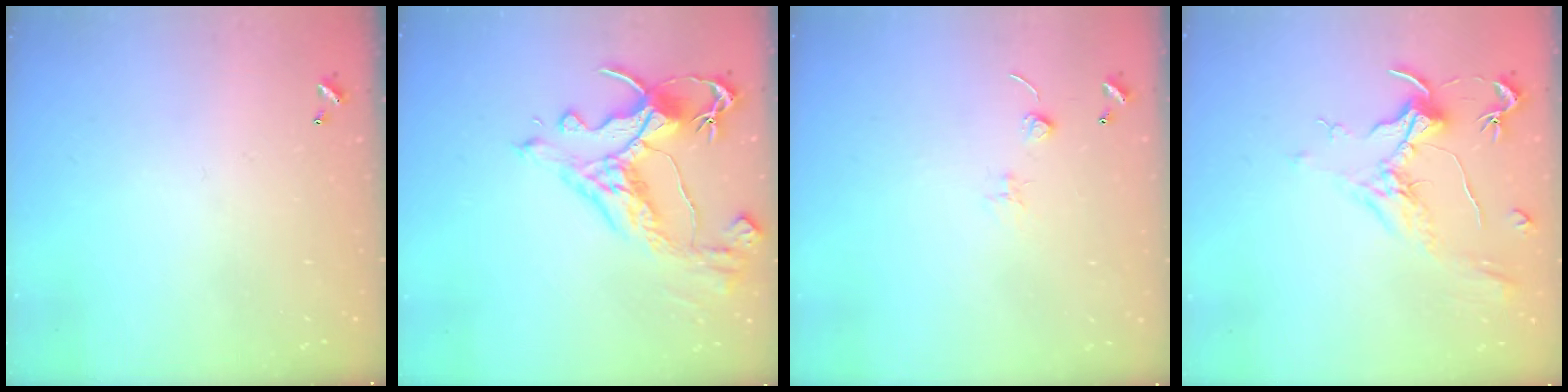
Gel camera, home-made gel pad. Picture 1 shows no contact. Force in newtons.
{"total": 7.9, "press": 7.7, "slide": 1.8}
{"total": 0.0}
{"total": 1.8, "press": 1.6, "slide": 0.8}